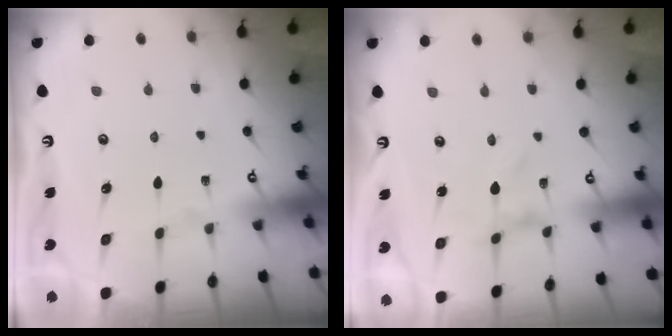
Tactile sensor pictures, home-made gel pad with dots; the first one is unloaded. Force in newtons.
{"total": 0.0}